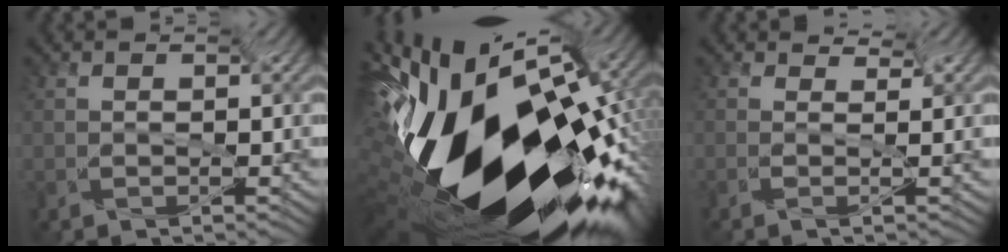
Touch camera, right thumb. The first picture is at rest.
{"total": 17.9, "force": [-6.6, 8.4, 14.4], "torque": [-0.266, -0.066, -0.098]}
{"total": 0.6, "force": [0.3, -0.5, -0.1], "torque": [-0.005, 0.004, 0.002]}